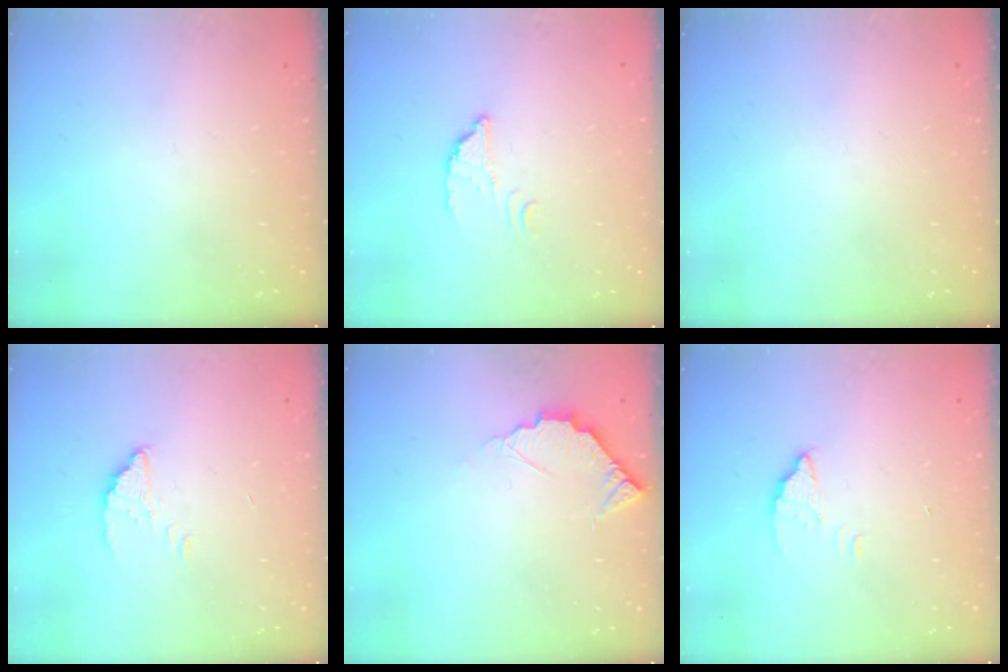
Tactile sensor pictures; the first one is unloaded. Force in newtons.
{"total": 2.7, "press": 2.7, "slide": 0.2}
{"total": 0.0}
{"total": 2.1, "press": 2.1, "slide": 0.2}
{"total": 4.5, "press": 4.4, "slide": 0.3}
{"total": 2.6, "press": 2.6, "slide": 0.2}